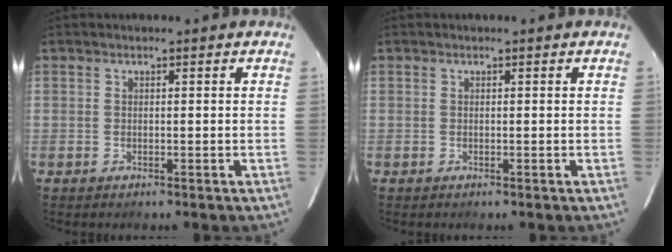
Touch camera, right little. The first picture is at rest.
{"total": 0.0}